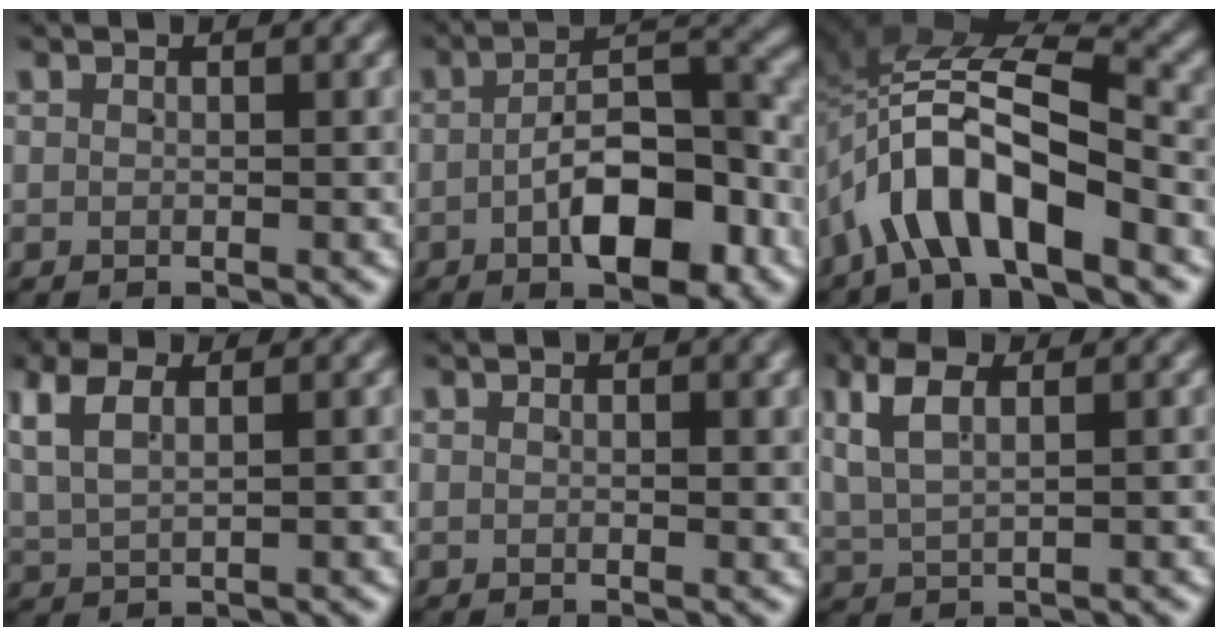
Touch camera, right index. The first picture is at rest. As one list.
[{"total": 7.6, "force": [-2.8, 3.1, 6.4], "torque": [-0.081, 0.004, -0.047]}, {"total": 10.6, "force": [0.1, 6.1, 8.7], "torque": [-0.175, 0.000, -0.005]}, {"total": 4.6, "force": [2.1, 3.0, 2.8], "torque": [-0.084, -0.001, 0.043]}, {"total": 0.6, "force": [0.2, 0.2, 0.5], "torque": [-0.008, -0.001, 0.004]}, {"total": 4.6, "force": [2.1, 2.6, 3.1], "torque": [-0.081, 0.005, 0.041]}]